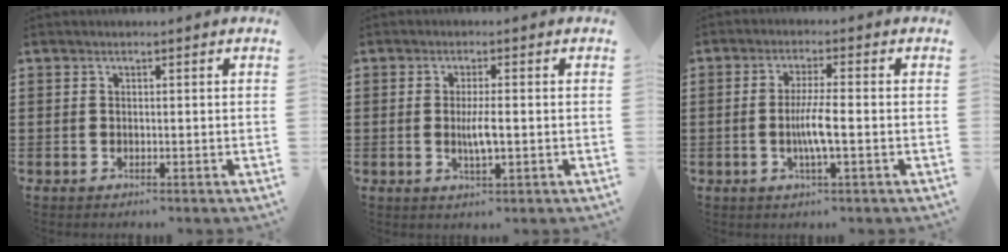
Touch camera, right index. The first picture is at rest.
{"total": 3.7, "force": [-0.3, 0.6, 3.6], "torque": [-0.078, -0.007, -0.009]}
{"total": 4.9, "force": [-0.8, 0.4, 4.8], "torque": [-0.091, -0.004, -0.018]}